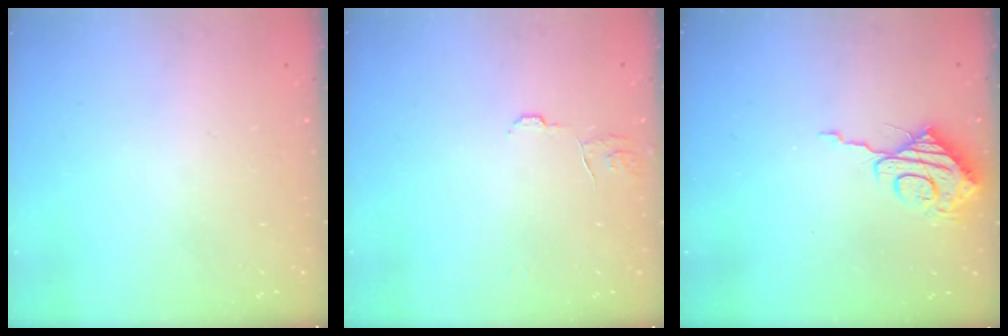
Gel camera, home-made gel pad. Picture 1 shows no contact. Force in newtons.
{"total": 7.0, "press": 6.9, "slide": 0.5}
{"total": 9.5, "press": 9.5, "slide": 0.7}